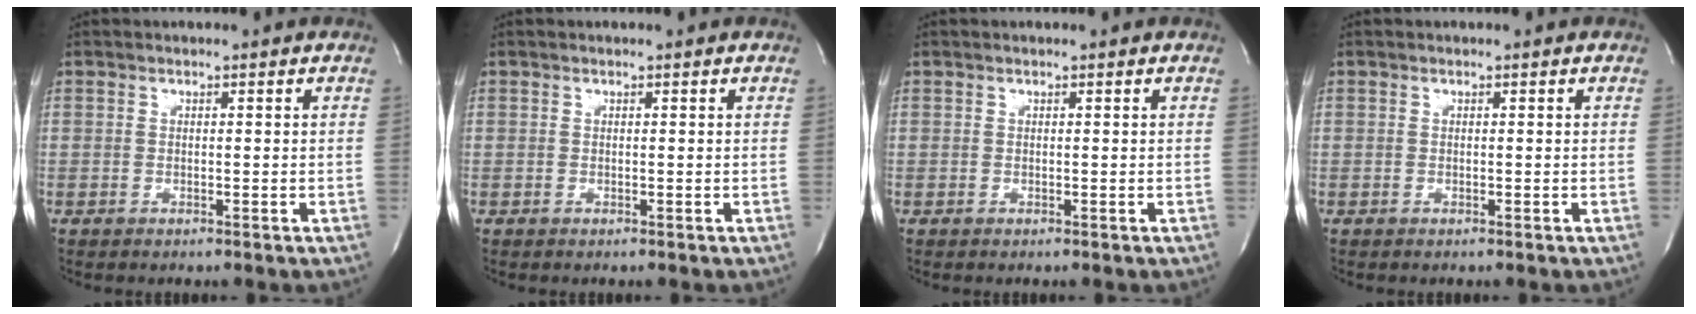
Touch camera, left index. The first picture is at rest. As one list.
[{"total": 0.0}, {"total": 0.0}, {"total": 0.0}]